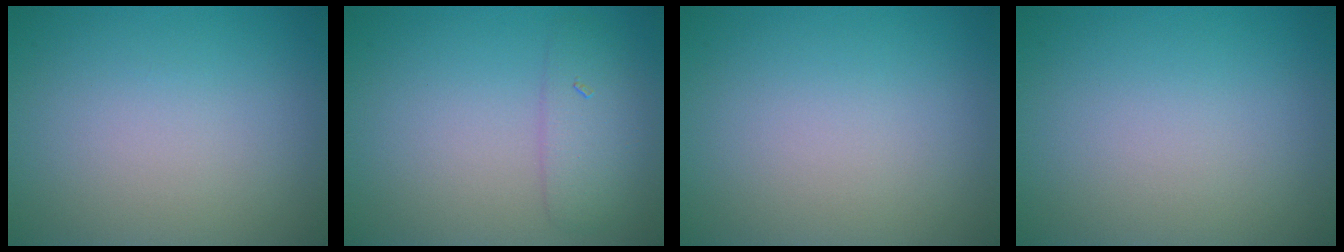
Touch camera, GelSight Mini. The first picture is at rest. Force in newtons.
{"total": 2.7, "press": 2.7, "slide": 0.1}
{"total": 0.0}
{"total": 0.0}